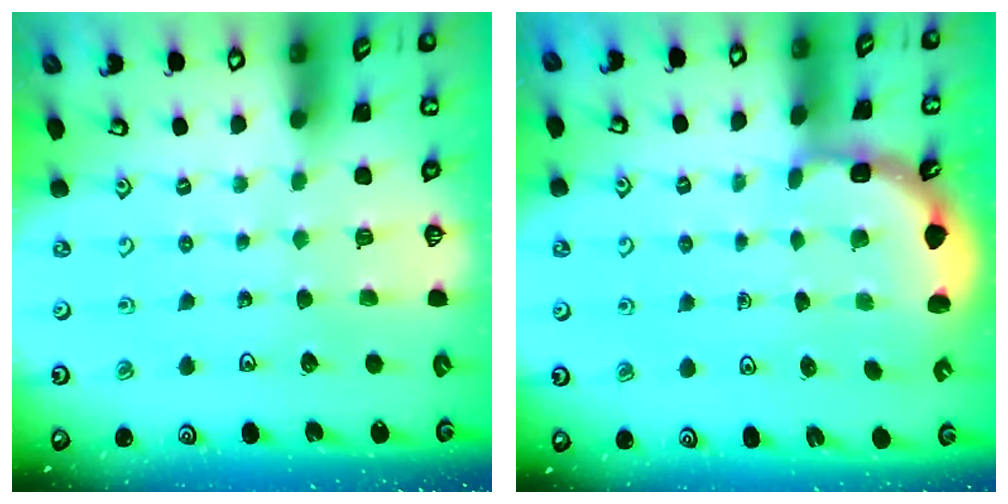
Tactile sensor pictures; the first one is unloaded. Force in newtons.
{"total": 2.3, "press": 2.1, "slide": 0.9}